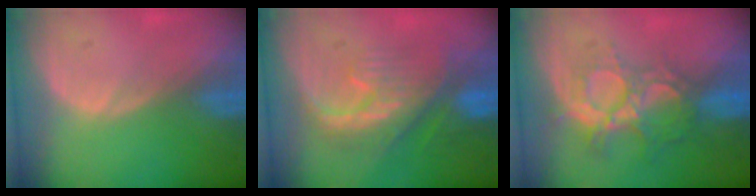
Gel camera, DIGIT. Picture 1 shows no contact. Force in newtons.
{"total": 8.1, "press": 8.1, "slide": 1.0}
{"total": 9.2, "press": 7.8, "slide": 4.8}